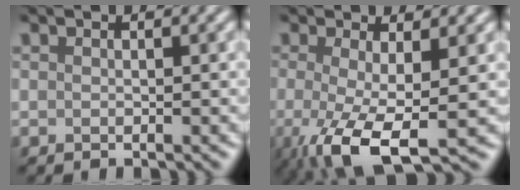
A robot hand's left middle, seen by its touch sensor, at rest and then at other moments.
{"total": 6.2, "force": [-2.0, 1.3, 5.7], "torque": [-0.115, -0.011, -0.022]}